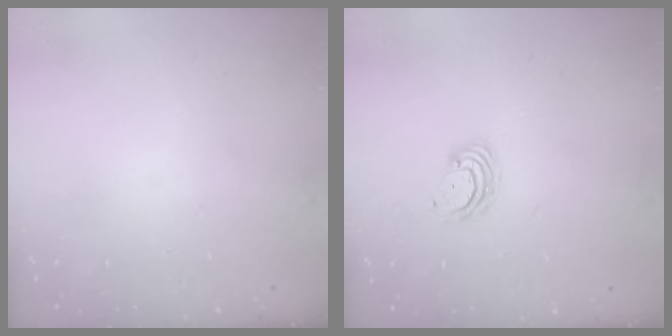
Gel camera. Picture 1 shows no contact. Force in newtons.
{"total": 4.2, "press": 4.2, "slide": 0.3}